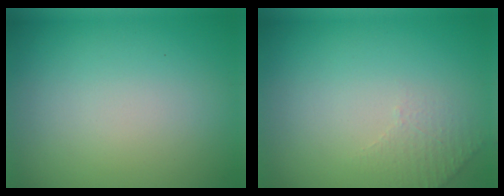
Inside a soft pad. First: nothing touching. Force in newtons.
{"total": 1.6, "press": 1.5, "slide": 0.4}